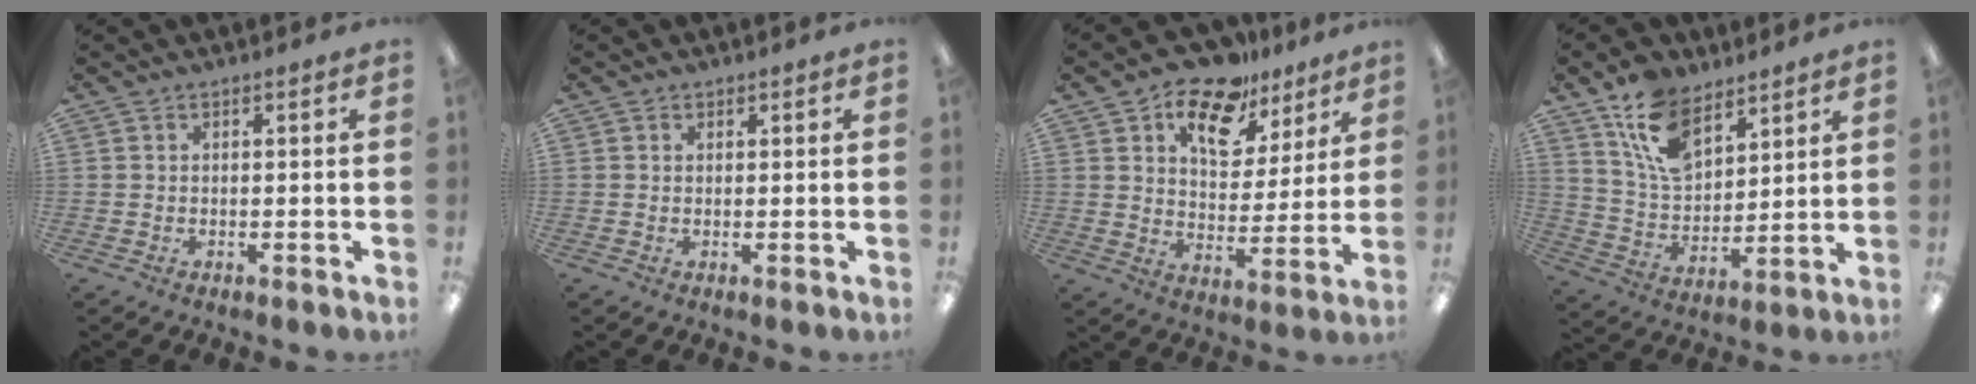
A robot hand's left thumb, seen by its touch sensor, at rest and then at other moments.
{"total": 0.6, "force": [0.4, 0.4, 0.1], "torque": [-0.002, 0.001, 0.008]}
{"total": 14.6, "force": [10.0, 8.1, 6.8], "torque": [-0.108, -0.055, 0.177]}
{"total": 14.0, "force": [8.7, 7.9, 7.6], "torque": [-0.155, -0.028, 0.169]}